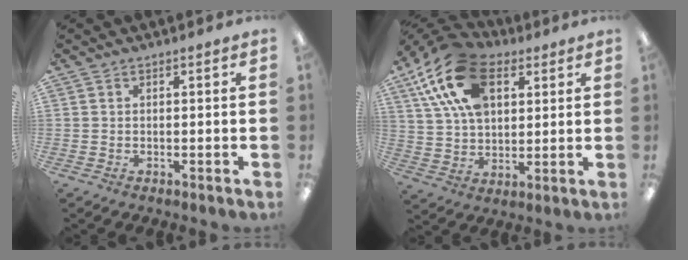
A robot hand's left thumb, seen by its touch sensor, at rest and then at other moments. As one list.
[{"total": 19.6, "force": [9.0, 11.9, 12.7], "torque": [-0.260, -0.013, 0.161]}]